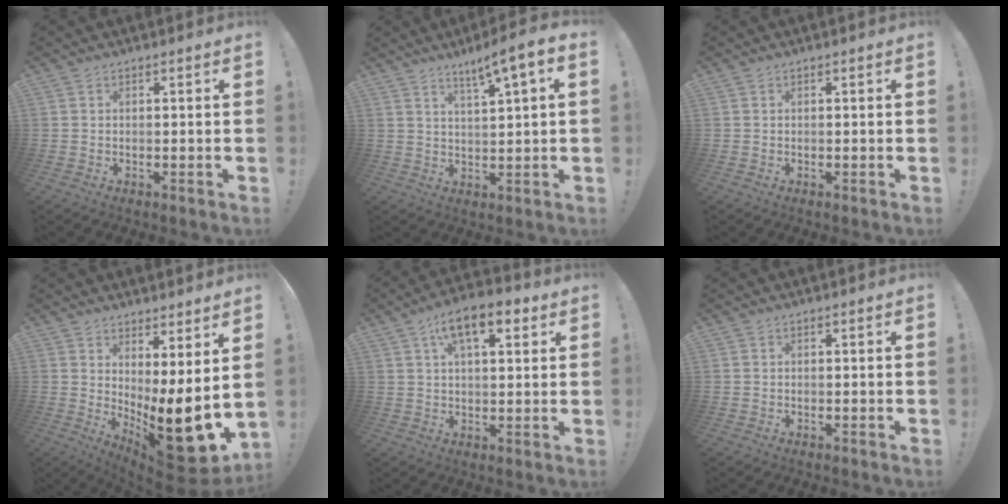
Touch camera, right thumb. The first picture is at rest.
{"total": 7.5, "force": [4.4, 0.3, 6.0], "torque": [-0.091, -0.029, 0.068]}
{"total": 0.0}
{"total": 15.7, "force": [-2.3, 4.0, 15.1], "torque": [-0.192, -0.031, -0.026]}
{"total": 11.0, "force": [5.2, 4.9, 8.4], "torque": [-0.120, -0.014, 0.086]}
{"total": 0.0}